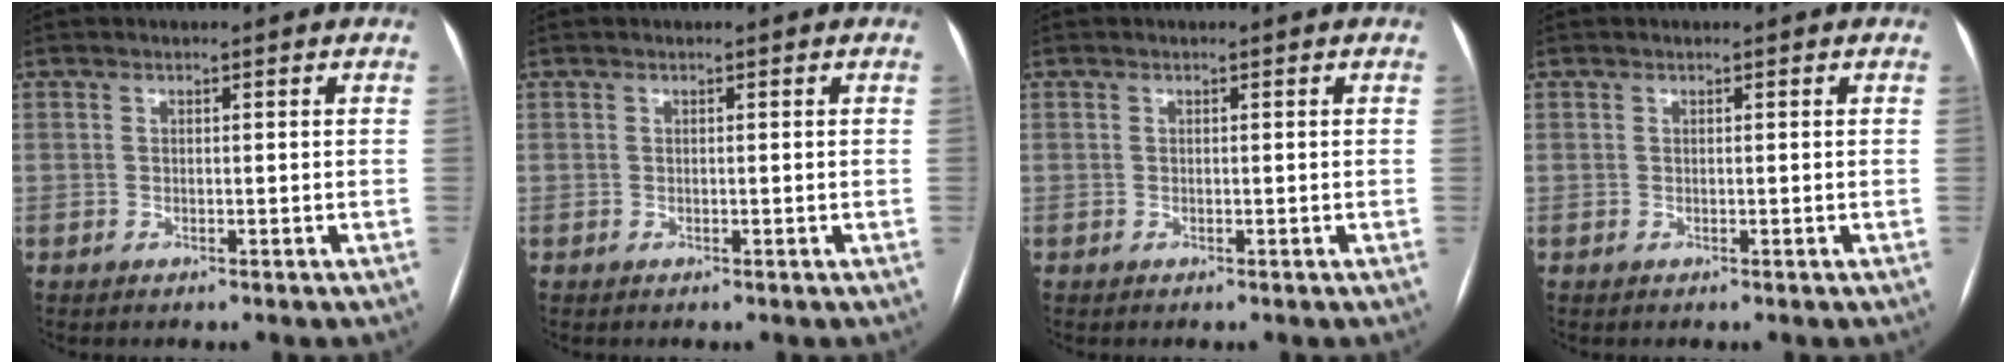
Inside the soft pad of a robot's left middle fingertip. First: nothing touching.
{"total": 0.0}
{"total": 0.0}
{"total": 0.0}